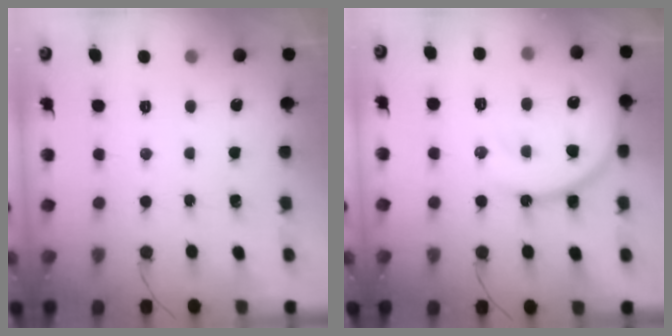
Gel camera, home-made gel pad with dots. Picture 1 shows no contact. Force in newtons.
{"total": 15.7, "press": 15.6, "slide": 2.0}